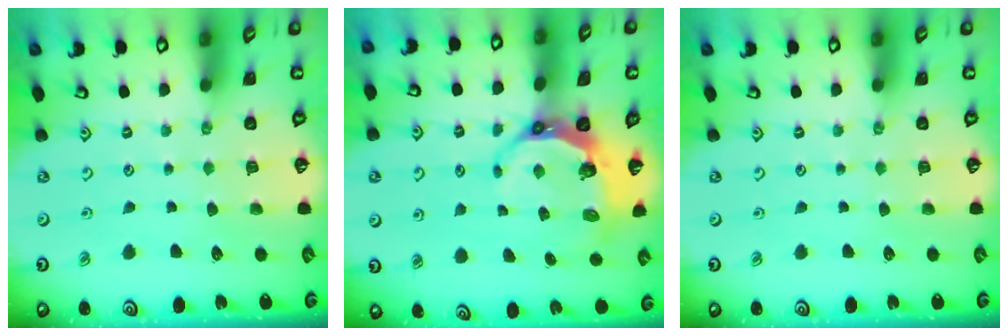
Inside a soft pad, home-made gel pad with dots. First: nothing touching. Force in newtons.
{"total": 8.8, "press": 7.8, "slide": 3.9}
{"total": 0.0}